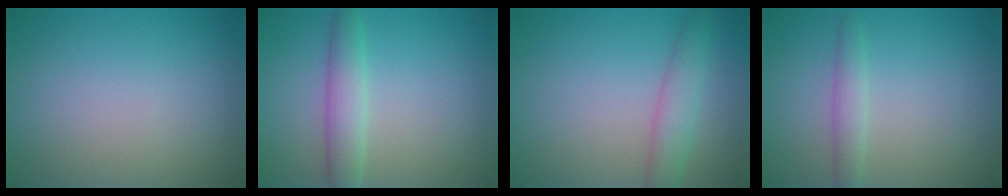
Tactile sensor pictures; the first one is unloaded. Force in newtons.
{"total": 2.9, "press": 2.9, "slide": 0.2}
{"total": 2.7, "press": 2.7, "slide": 0.1}
{"total": 1.6, "press": 1.6, "slide": 0.0}